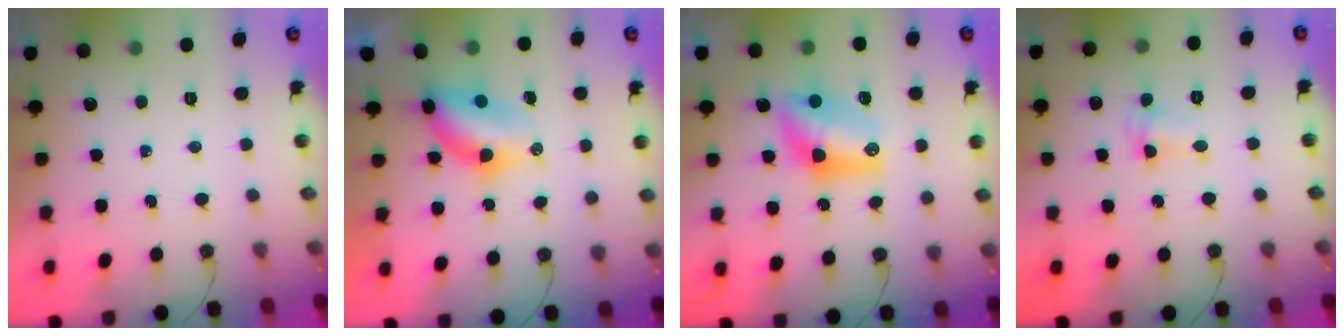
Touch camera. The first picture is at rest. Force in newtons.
{"total": 7.9, "press": 6.9, "slide": 3.8}
{"total": 10.9, "press": 10.0, "slide": 4.3}
{"total": 2.6, "press": 2.6, "slide": 0.6}